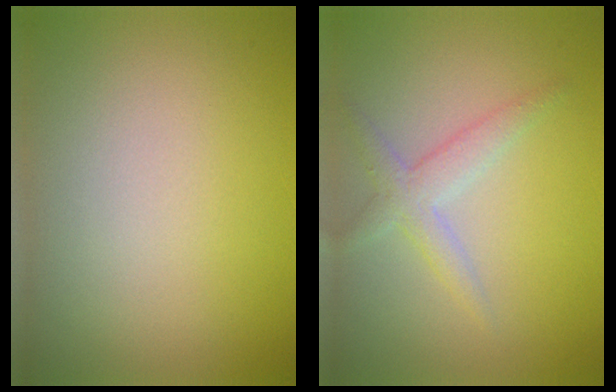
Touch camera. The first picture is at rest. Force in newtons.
{"total": 2.3, "press": 2.3, "slide": 0.1}